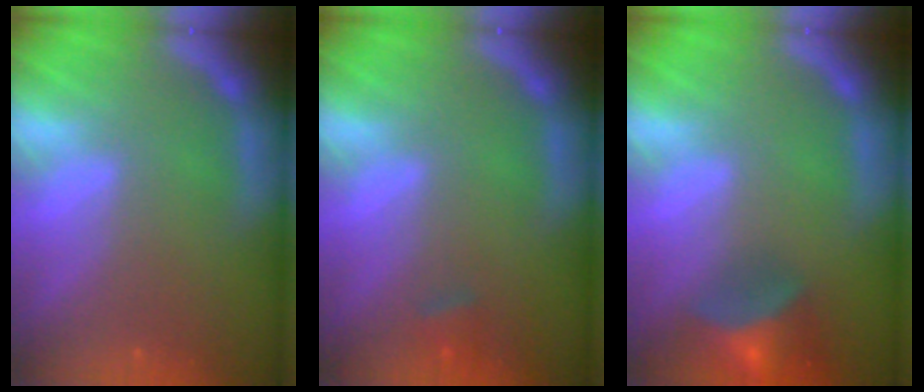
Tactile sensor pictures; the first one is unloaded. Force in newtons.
{"total": 1.4}
{"total": 7.0}